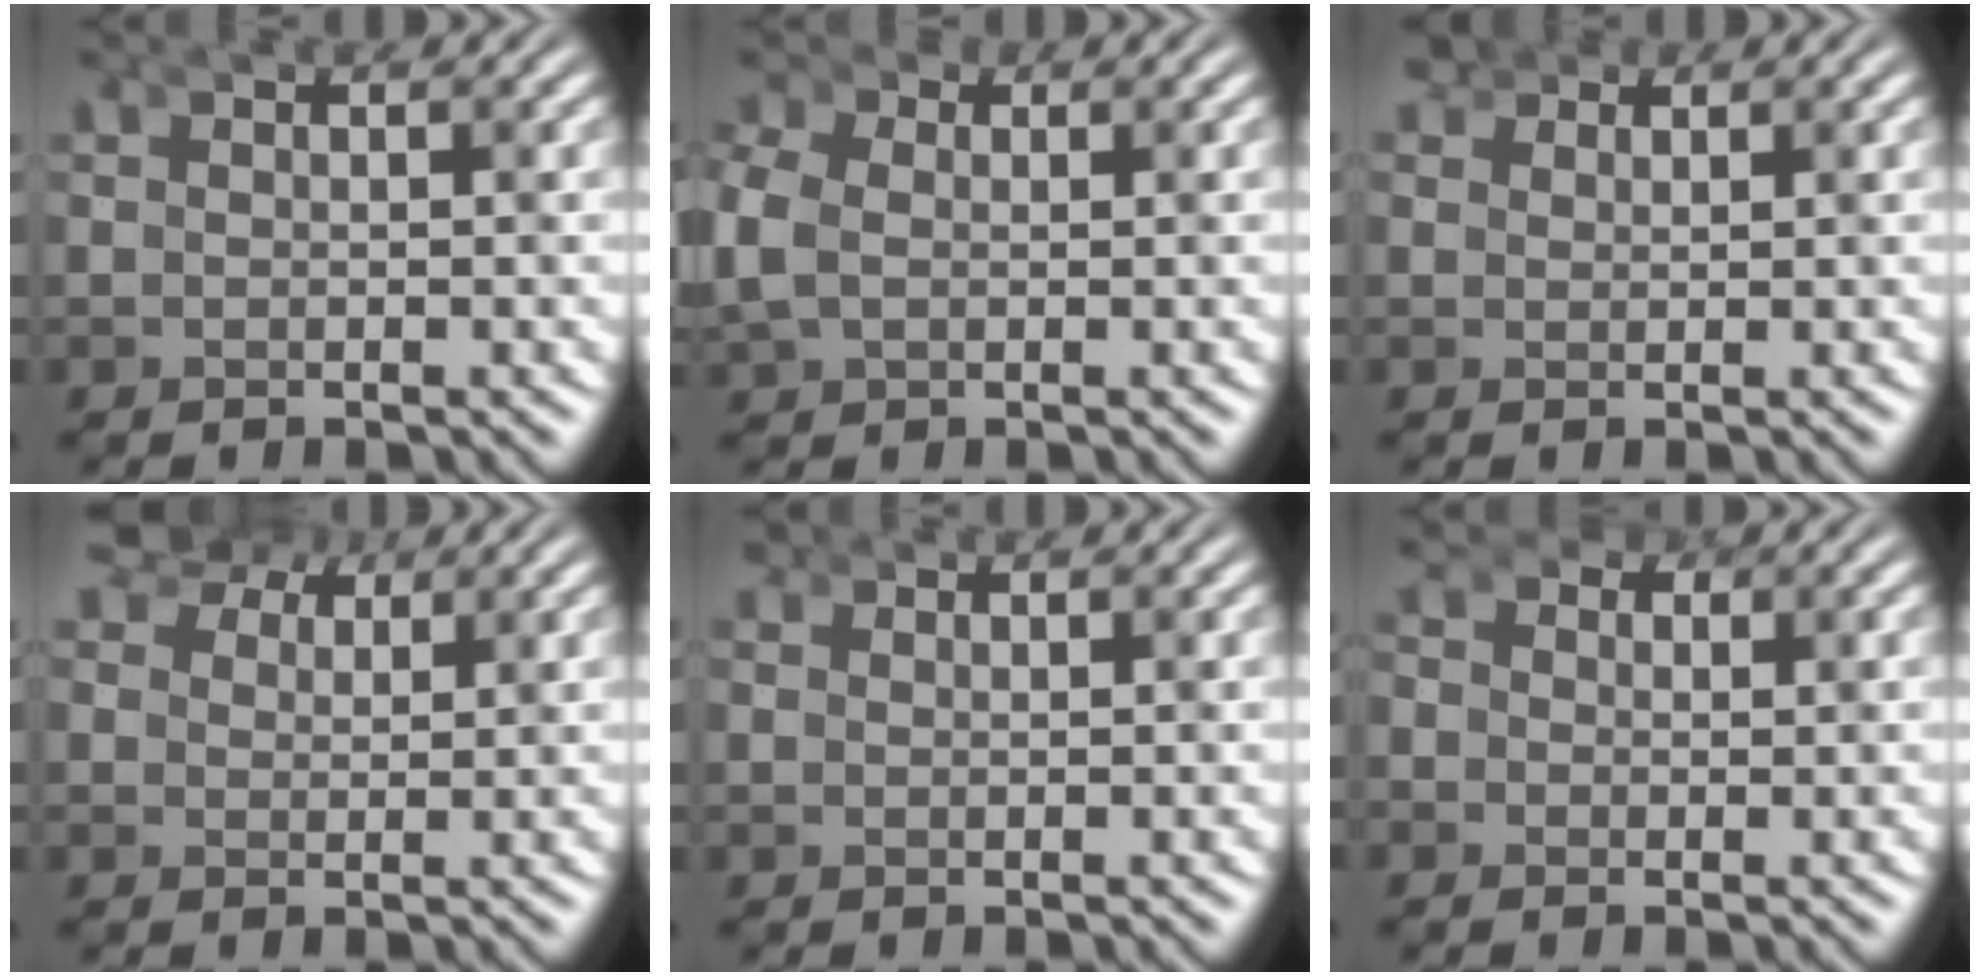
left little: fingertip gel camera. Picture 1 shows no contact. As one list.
[{"total": 2.1, "force": [-1.5, -0.7, -1.3], "torque": [-0.024, -0.035, -0.002]}, {"total": 2.3, "force": [0.8, -1.3, -1.6], "torque": [0.008, -0.012, 0.028]}, {"total": 2.9, "force": [2.8, -0.2, -0.7], "torque": [-0.003, -0.002, 0.051]}, {"total": 1.0, "force": [0.2, -0.5, -0.9], "torque": [0.012, -0.002, 0.007]}, {"total": 2.2, "force": [-0.9, -0.8, -1.9], "torque": [-0.005, -0.026, -0.004]}]